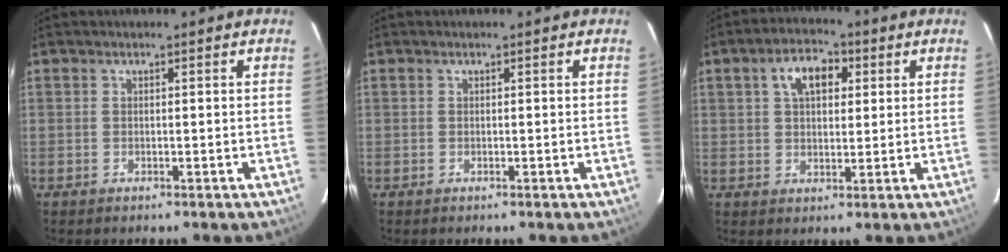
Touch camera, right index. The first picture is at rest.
{"total": 0.0}
{"total": 7.3, "force": [2.6, 4.4, 5.2], "torque": [-0.089, 0.025, 0.046]}